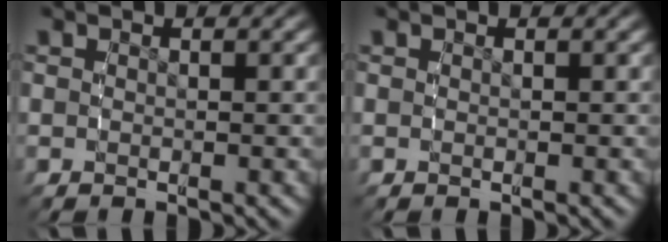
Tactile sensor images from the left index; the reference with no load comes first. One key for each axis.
{"total": 0.0}